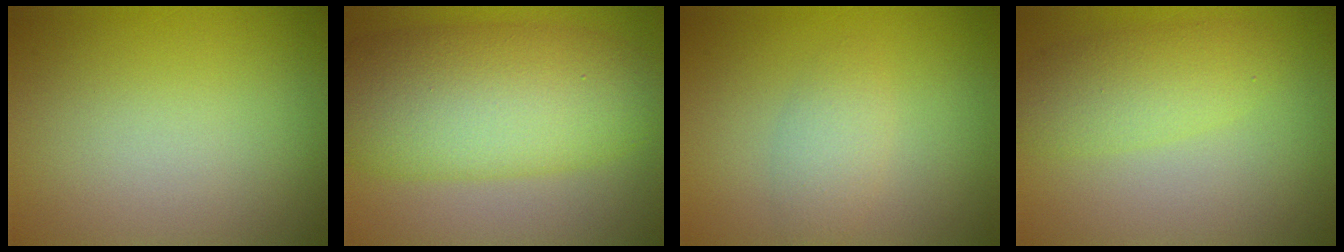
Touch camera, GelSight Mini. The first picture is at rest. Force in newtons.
{"total": 10.2, "press": 10.2, "slide": 0.4}
{"total": 2.1, "press": 2.0, "slide": 0.0}
{"total": 2.2, "press": 2.2, "slide": 0.1}